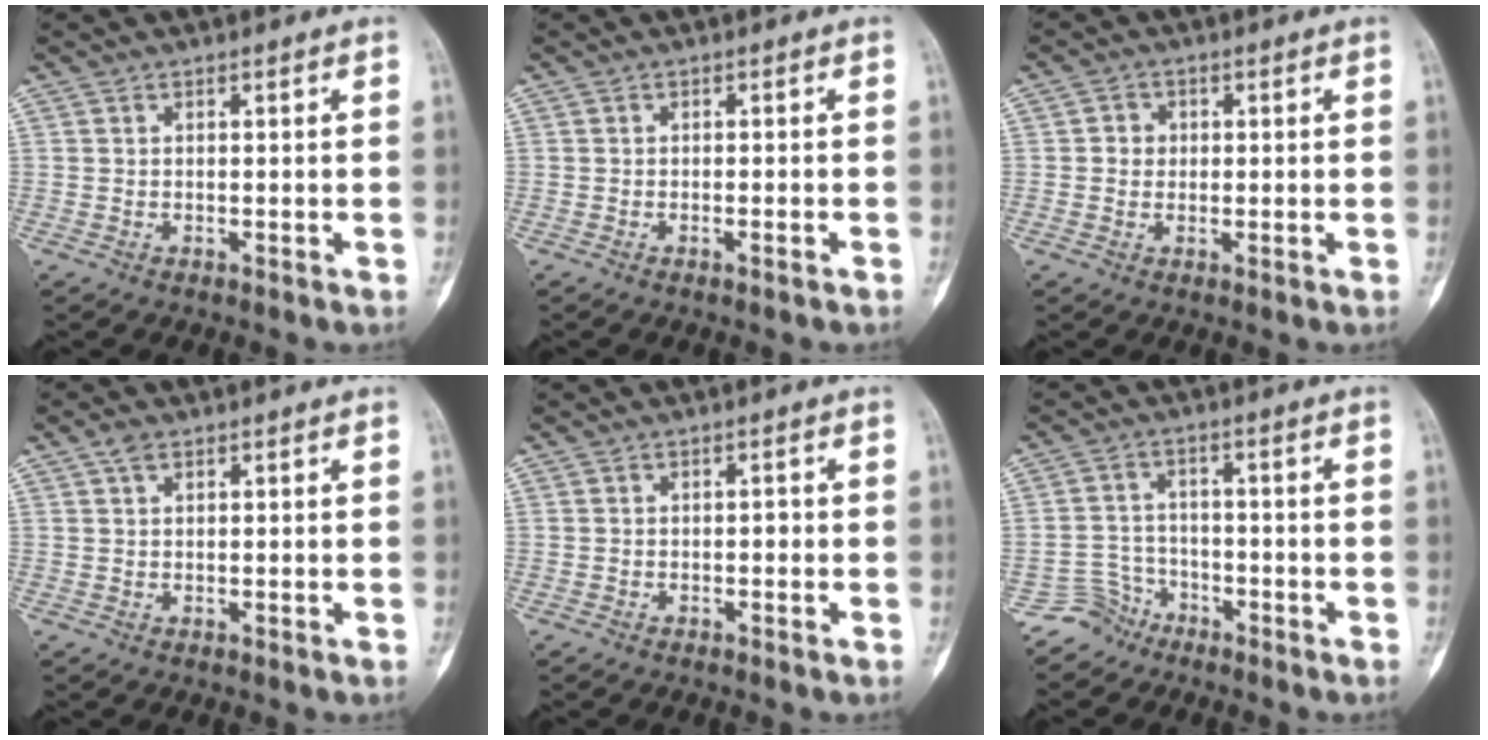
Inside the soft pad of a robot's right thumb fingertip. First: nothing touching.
{"total": 1.0, "force": [-0.7, 0.0, 0.8], "torque": [-0.017, 0.003, -0.009]}
{"total": 2.5, "force": [0.2, 2.4, 0.8], "torque": [0.008, 0.006, -0.001]}
{"total": 1.9, "force": [1.1, 1.0, 1.2], "torque": [-0.020, 0.003, 0.019]}
{"total": 1.1, "force": [-0.2, 0.6, 0.8], "torque": [-0.007, 0.003, -0.007]}
{"total": 4.5, "force": [-3.5, 2.6, -1.3], "torque": [0.042, 0.033, -0.073]}